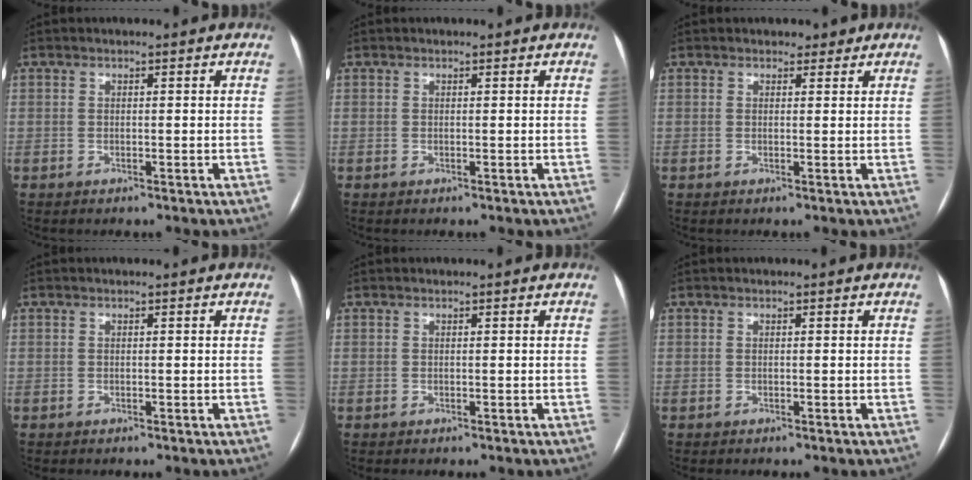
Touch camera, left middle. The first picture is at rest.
{"total": 0.0}
{"total": 1.6, "force": [1.2, 1.1, 0.3], "torque": [-0.002, 0.003, 0.012]}
{"total": 0.0}
{"total": 0.0}
{"total": 0.0}